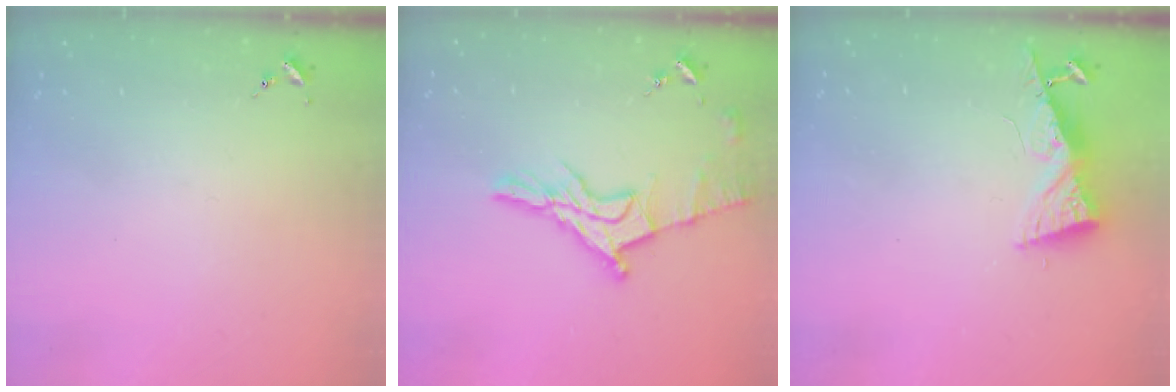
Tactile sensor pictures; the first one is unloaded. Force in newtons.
{"total": 12.6, "press": 12.6, "slide": 1.2}
{"total": 8.1, "press": 8.1, "slide": 0.8}